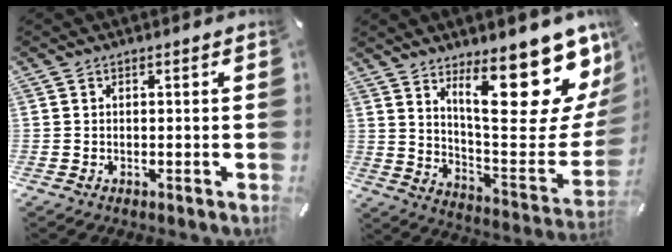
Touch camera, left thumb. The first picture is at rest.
{"total": 25.4, "force": [14.9, 8.2, 18.9], "torque": [-0.249, -0.115, 0.245]}